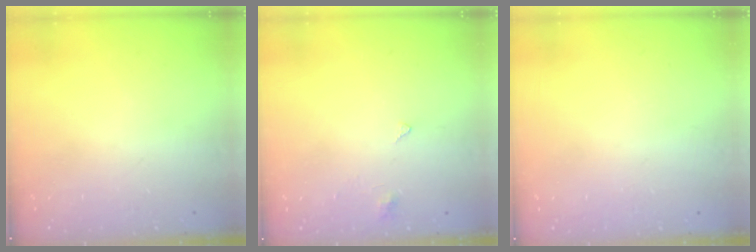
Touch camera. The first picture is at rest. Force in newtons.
{"total": 2.8, "press": 2.8, "slide": 0.5}
{"total": 1.9, "press": 1.9, "slide": 0.1}